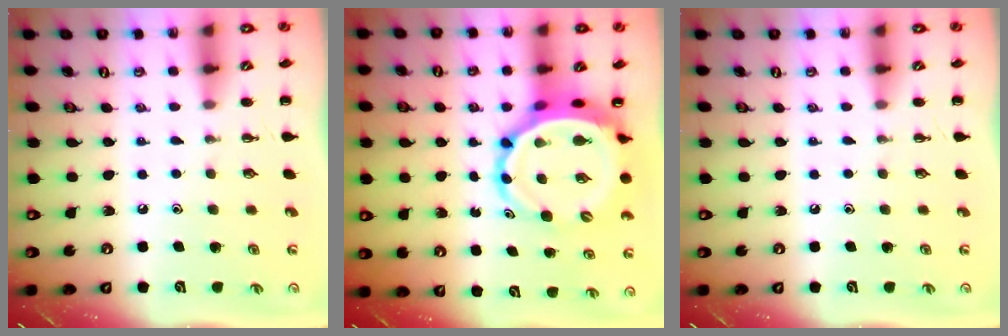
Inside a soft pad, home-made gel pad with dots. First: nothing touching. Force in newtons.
{"total": 9.0, "press": 8.6, "slide": 2.4}
{"total": 0.0}